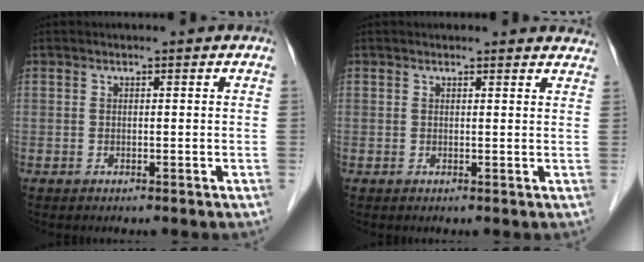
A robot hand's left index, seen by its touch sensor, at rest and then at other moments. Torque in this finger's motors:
{"motor_torque": [0.19, -0.26, -0.10, -0.02]}